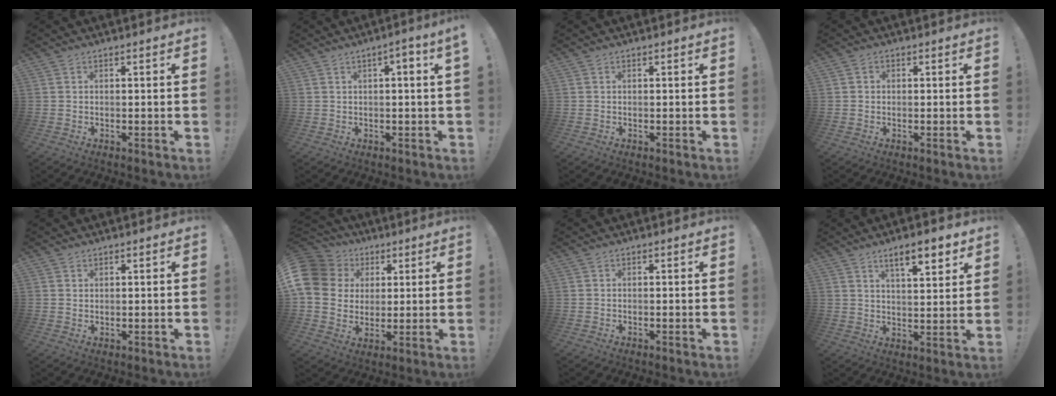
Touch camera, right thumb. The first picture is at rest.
{"total": 3.6, "force": [0.3, -0.3, 3.6], "torque": [-0.057, -0.004, 0.001]}
{"total": 0.0}
{"total": 1.1, "force": [-0.2, 1.0, 0.3], "torque": [-0.008, 0.005, -0.003]}
{"total": 1.2, "force": [1.1, 0.6, 0.3], "torque": [-0.001, -0.003, 0.020]}
{"total": 15.2, "force": [4.1, 13.0, 6.6], "torque": [-0.113, -0.014, 0.089]}
{"total": 0.0}
{"total": 9.2, "force": [5.8, 2.4, 6.6], "torque": [-0.089, -0.031, 0.095]}